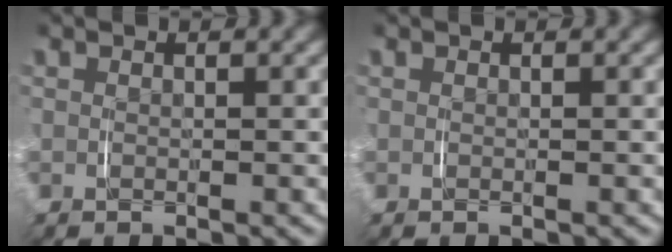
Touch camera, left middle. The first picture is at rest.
{"total": 0.0}